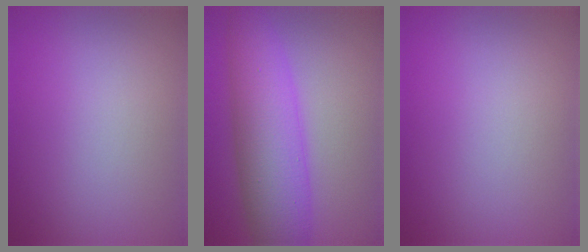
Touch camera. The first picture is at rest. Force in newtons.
{"total": 7.4, "press": 7.4, "slide": 0.0}
{"total": 0.0}